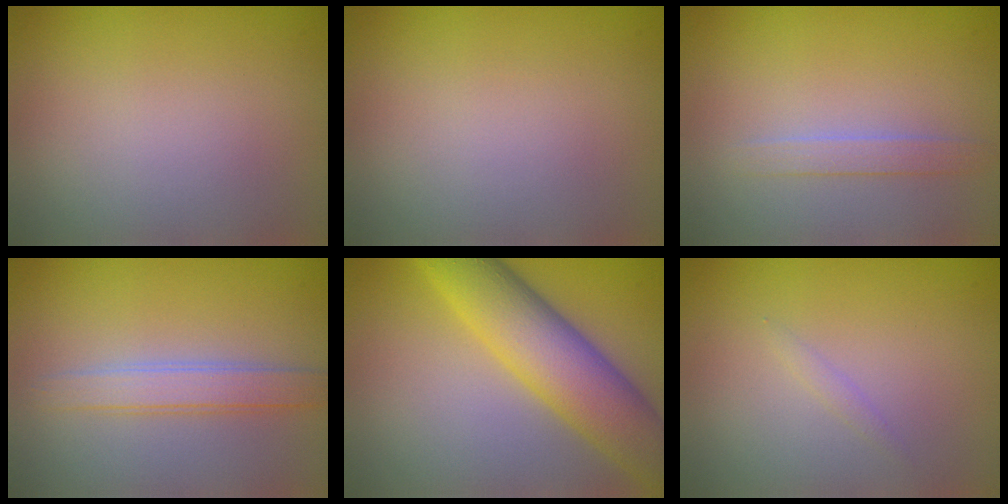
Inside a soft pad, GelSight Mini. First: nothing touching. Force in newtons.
{"total": 0.0}
{"total": 1.4, "press": 1.4, "slide": 0.1}
{"total": 2.6, "press": 2.6, "slide": 0.0}
{"total": 8.8, "press": 8.8, "slide": 0.0}
{"total": 0.6, "press": 0.6, "slide": 0.1}